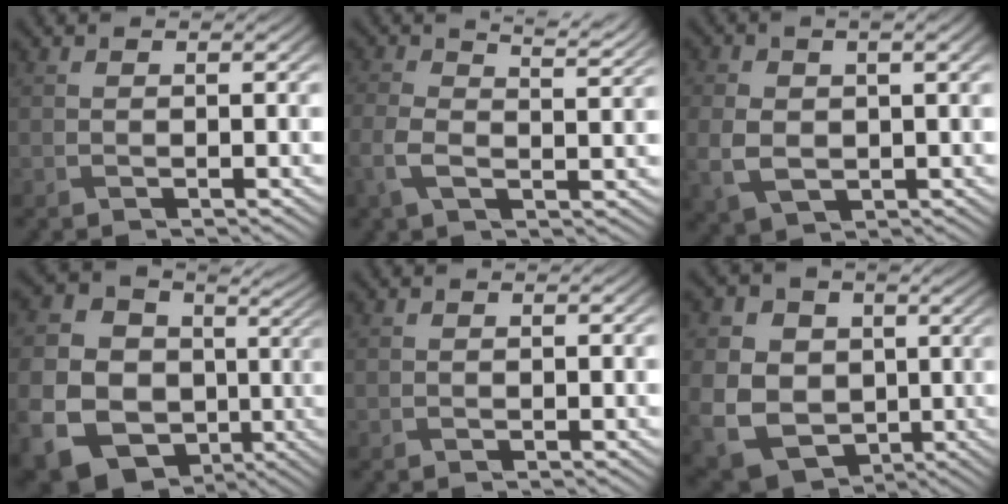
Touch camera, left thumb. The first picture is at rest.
{"total": 6.1, "force": [2.2, 2.6, 5.0], "torque": [-0.101, 0.006, 0.027]}
{"total": 6.8, "force": [0.2, 4.0, 5.4], "torque": [-0.130, -0.016, 0.014]}
{"total": 17.7, "force": [-1.0, 15.7, 8.1], "torque": [-0.233, -0.038, 0.001]}
{"total": 0.0}
{"total": 13.1, "force": [0.9, 11.1, 7.0], "torque": [-0.199, -0.007, 0.010]}